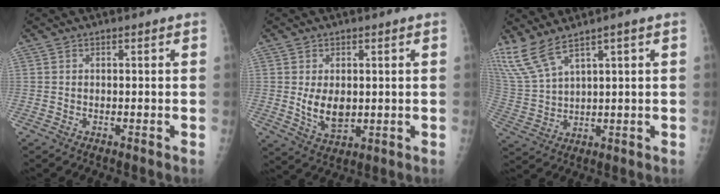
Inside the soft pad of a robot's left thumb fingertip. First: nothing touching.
{"total": 7.0, "force": [0.3, 4.6, 5.2], "torque": [-0.073, -0.014, 0.019]}
{"total": 8.2, "force": [6.4, 2.0, 4.7], "torque": [-0.117, -0.019, 0.155]}